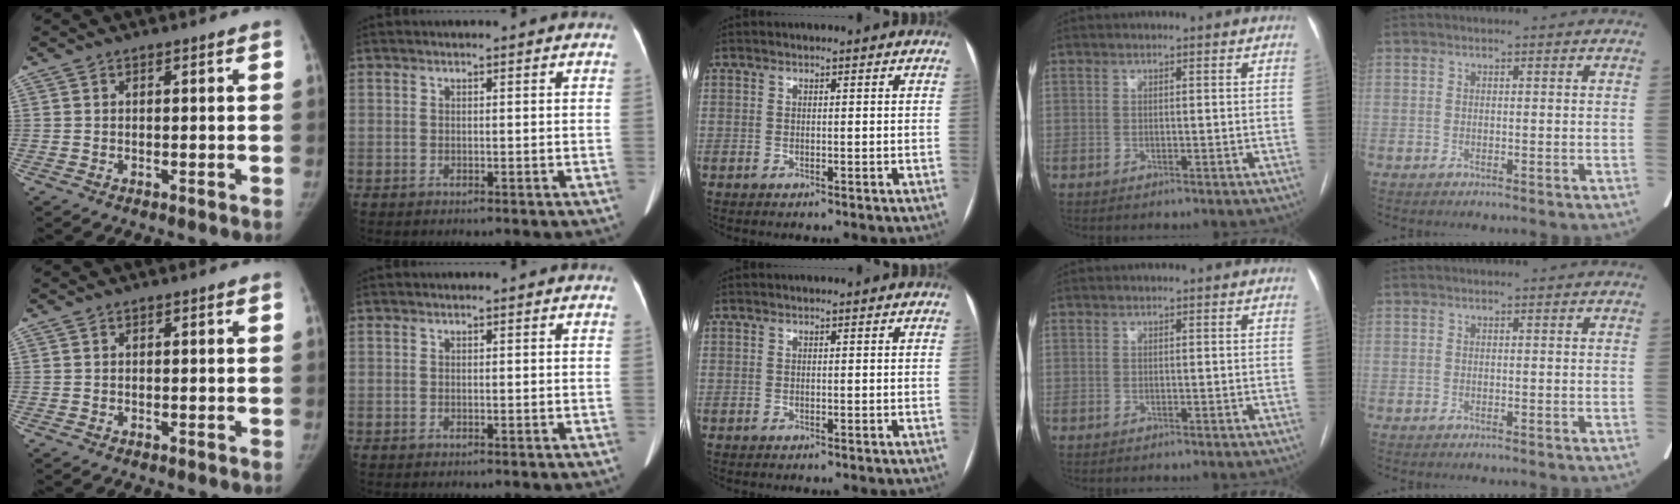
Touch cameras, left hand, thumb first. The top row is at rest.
{}